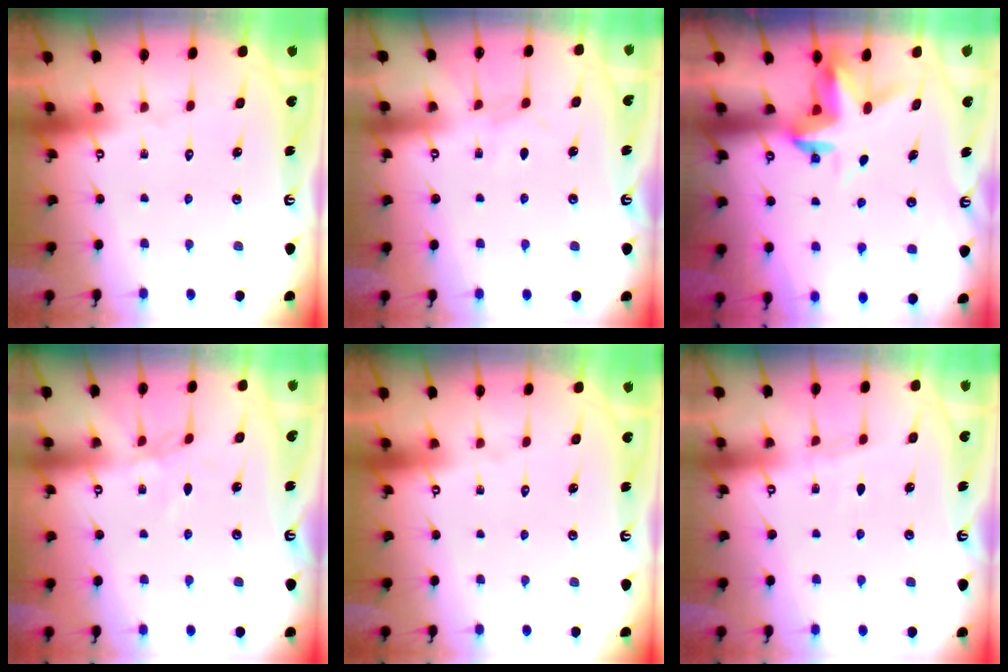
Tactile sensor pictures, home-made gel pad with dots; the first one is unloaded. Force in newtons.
{"total": 3.0, "press": 2.9, "slide": 0.4}
{"total": 3.6, "press": 3.6, "slide": 0.2}
{"total": 2.2, "press": 2.2, "slide": 0.4}
{"total": 0.0}
{"total": 3.0, "press": 3.0, "slide": 0.4}